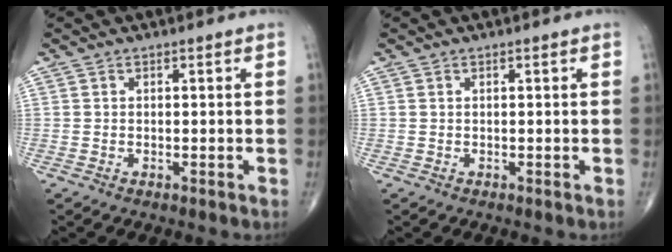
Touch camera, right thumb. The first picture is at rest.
{"total": 0.0}